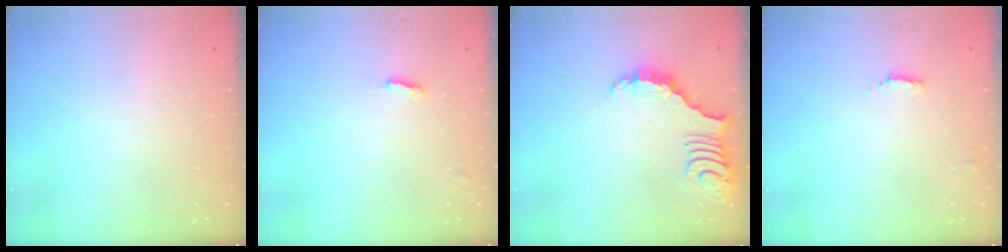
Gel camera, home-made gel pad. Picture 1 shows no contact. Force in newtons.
{"total": 1.9, "press": 1.9, "slide": 0.2}
{"total": 3.8, "press": 3.7, "slide": 0.6}
{"total": 1.4, "press": 1.4, "slide": 0.4}